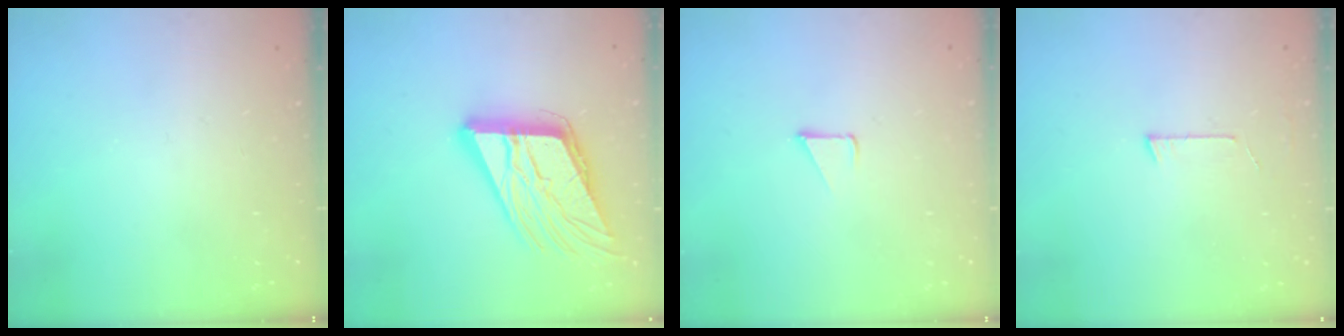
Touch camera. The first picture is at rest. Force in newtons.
{"total": 18.7, "press": 18.4, "slide": 3.2}
{"total": 1.7, "press": 1.7, "slide": 0.1}
{"total": 2.7, "press": 2.7, "slide": 0.2}